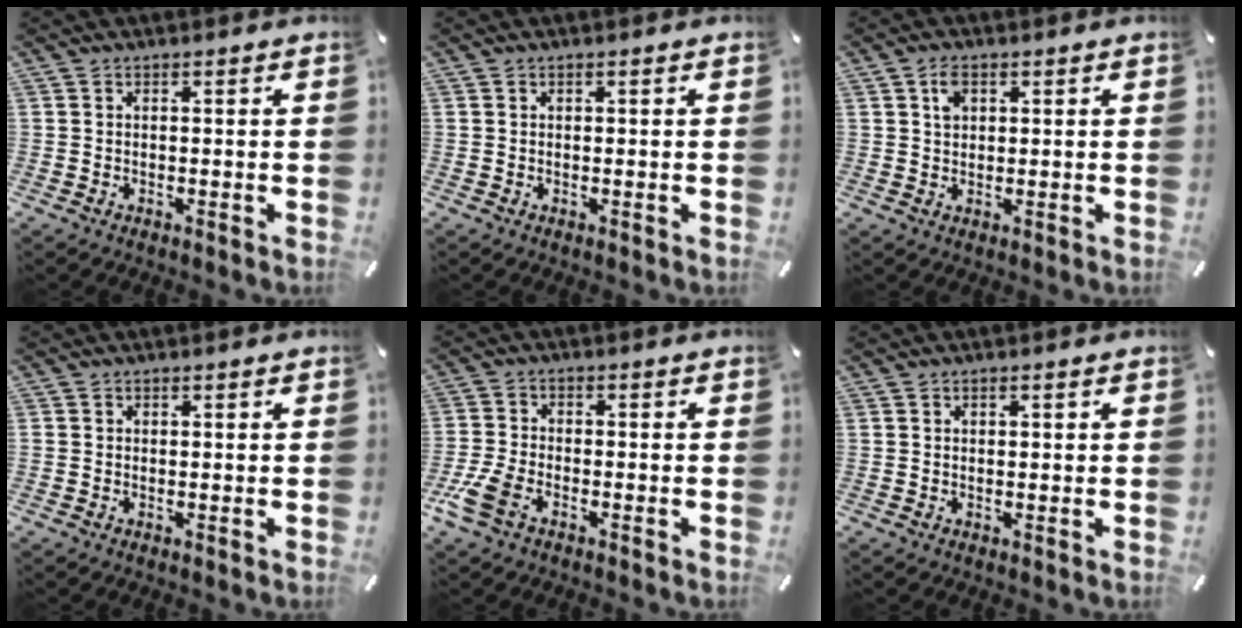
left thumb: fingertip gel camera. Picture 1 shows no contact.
{"total": 0.0}
{"total": 3.1, "force": [1.3, 2.0, 1.9], "torque": [-0.029, -0.002, 0.019]}
{"total": 0.0}
{"total": 6.3, "force": [-3.5, 3.4, 4.1], "torque": [-0.107, 0.001, -0.070]}
{"total": 0.6, "force": [0.2, 0.4, 0.4], "torque": [-0.007, 0.002, 0.003]}